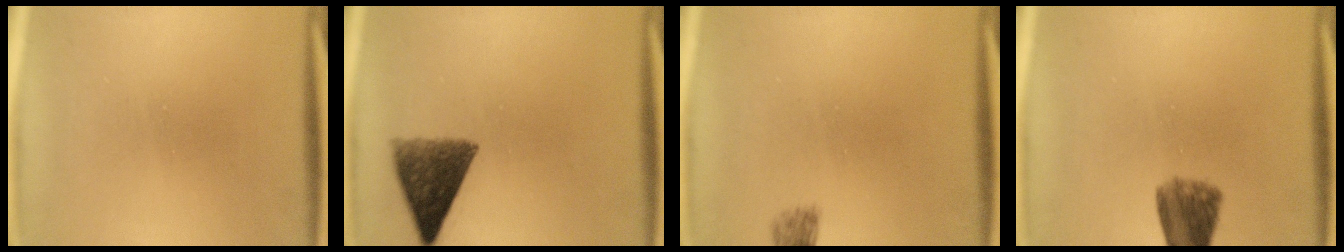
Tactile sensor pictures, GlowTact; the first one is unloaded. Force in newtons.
{"total": 9.0}
{"total": 1.2}
{"total": 6.2}